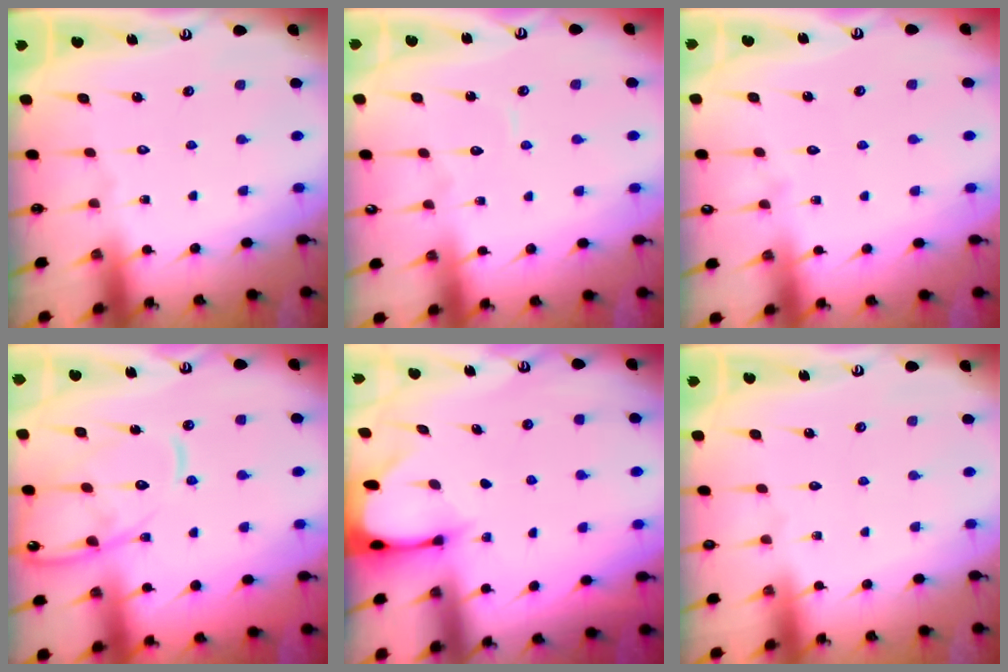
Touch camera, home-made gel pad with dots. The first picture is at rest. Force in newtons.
{"total": 4.6, "press": 4.6, "slide": 0.1}
{"total": 2.6, "press": 2.6, "slide": 0.3}
{"total": 13.6, "press": 13.5, "slide": 1.2}
{"total": 2.5, "press": 2.5, "slide": 0.3}
{"total": 0.0}